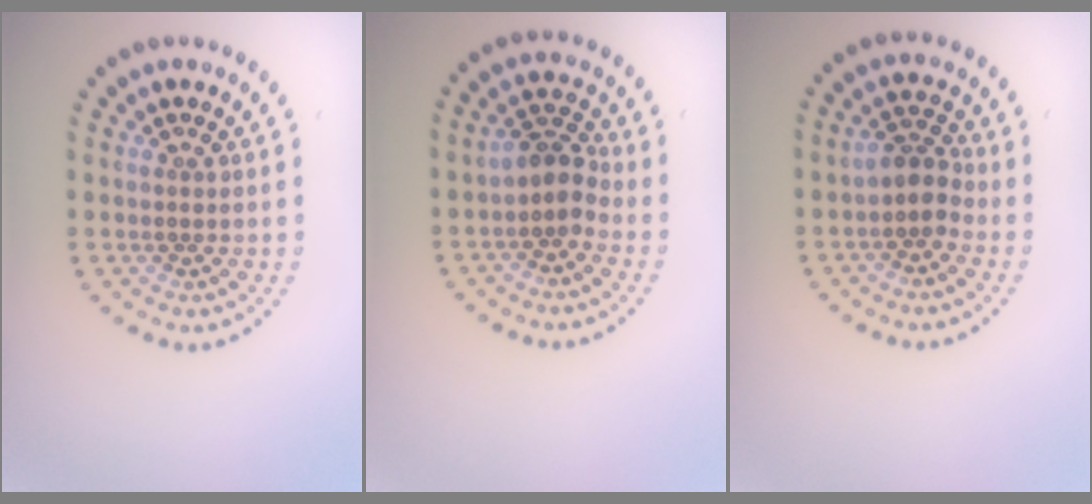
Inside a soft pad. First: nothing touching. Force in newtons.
{"total": 2.6, "press": 2.1, "slide": 1.6}
{"total": 2.4, "press": 1.9, "slide": 1.5}